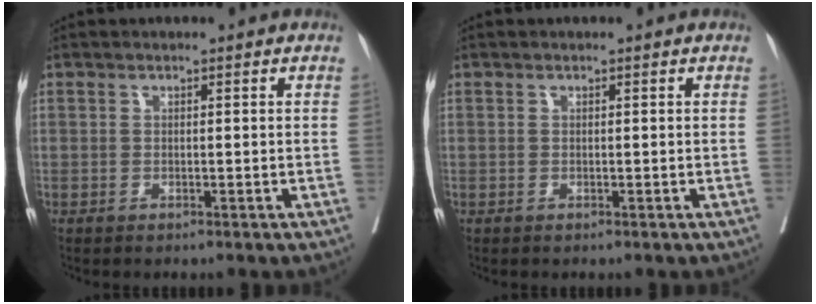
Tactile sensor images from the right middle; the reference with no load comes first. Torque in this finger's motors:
{"motor_torque": [-0.07, -0.02, 0.00, 0.00]}